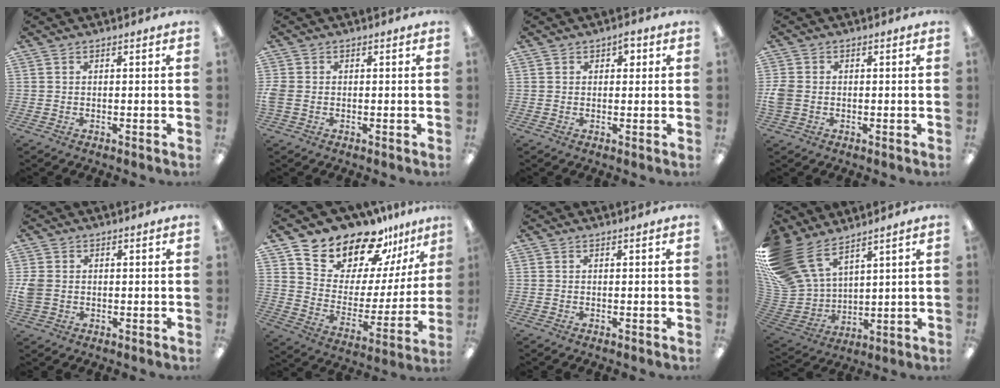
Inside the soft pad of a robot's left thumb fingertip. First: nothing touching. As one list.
[{"total": 3.0, "force": [-0.5, 2.3, 1.9], "torque": [-0.045, 0.001, -0.012]}, {"total": 2.5, "force": [1.1, 1.8, 1.3], "torque": [-0.013, 0.000, 0.014]}, {"total": 4.4, "force": [-0.6, 3.5, 2.6], "torque": [-0.056, 0.005, -0.011]}, {"total": 4.7, "force": [-0.2, 3.9, 2.7], "torque": [-0.053, 0.002, -0.004]}, {"total": 16.4, "force": [14.9, 6.1, 3.2], "torque": [-0.076, -0.141, 0.265]}, {"total": 0.0}, {"total": 19.9, "force": [12.5, 11.7, 10.2], "torque": [-0.237, -0.065, 0.241]}]